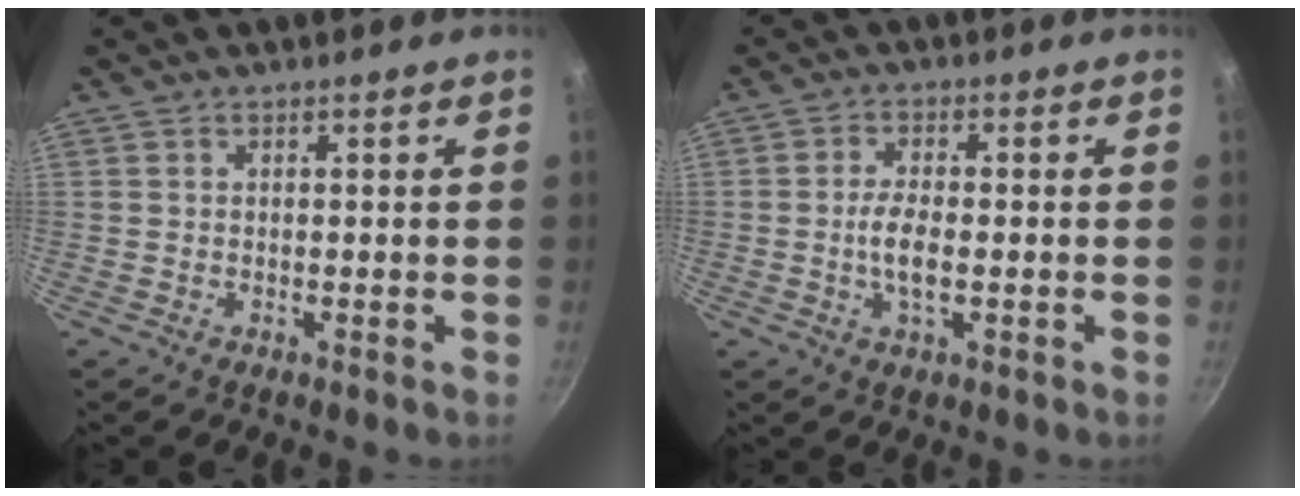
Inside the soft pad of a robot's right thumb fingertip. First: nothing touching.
{"total": 5.2, "force": [-0.9, 2.3, 4.6], "torque": [-0.089, 0.003, -0.018]}